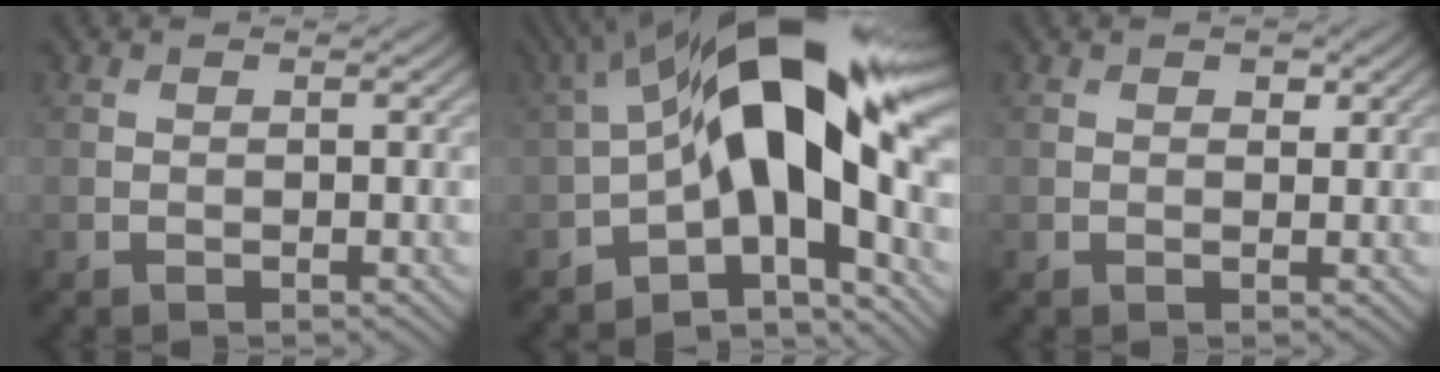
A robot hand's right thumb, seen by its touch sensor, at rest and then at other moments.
{"total": 15.8, "force": [-1.5, 6.6, 14.2], "torque": [-0.217, 0.017, -0.042]}
{"total": 1.0, "force": [0.6, 0.5, 0.6], "torque": [-0.008, -0.001, 0.010]}